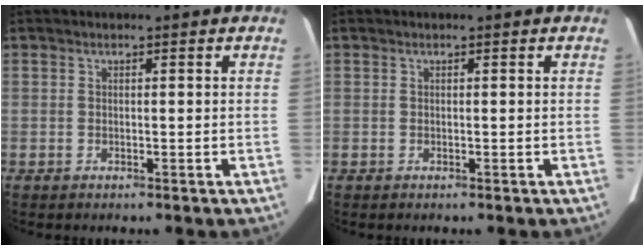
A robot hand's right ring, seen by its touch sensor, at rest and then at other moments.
{"total": 0.0}